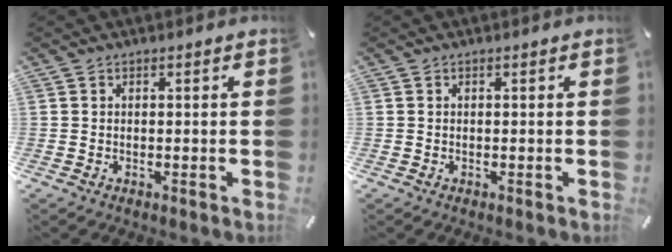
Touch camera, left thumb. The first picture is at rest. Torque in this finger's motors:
{"motor_torque": [-0.03, -0.02, -0.06, 0.01, 0.00]}